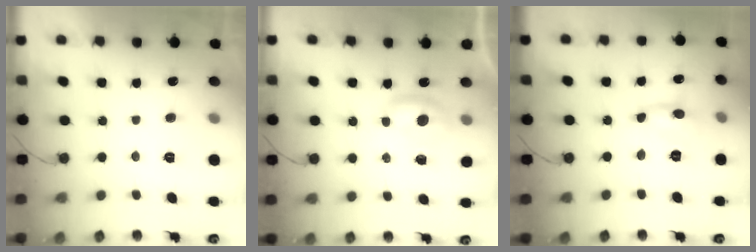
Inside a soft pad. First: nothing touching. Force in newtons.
{"total": 4.4, "press": 4.4, "slide": 0.5}
{"total": 1.8, "press": 1.8, "slide": 0.2}